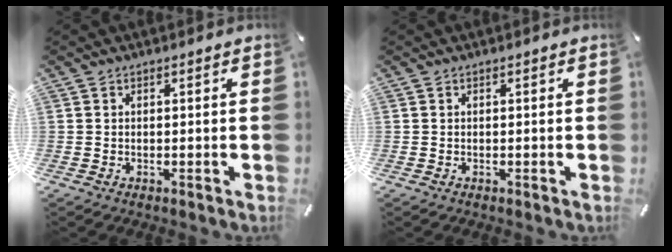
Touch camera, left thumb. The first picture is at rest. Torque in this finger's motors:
{"motor_torque": [0.00, 0.00, 0.00, 0.00, 0.00]}